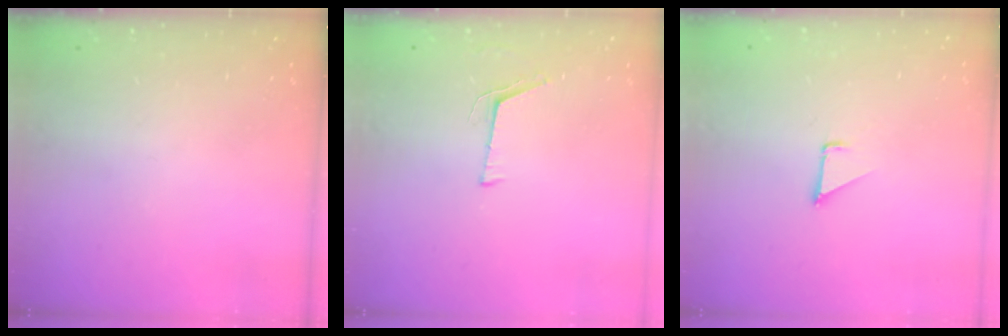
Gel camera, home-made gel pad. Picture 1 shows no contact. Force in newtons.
{"total": 4.2, "press": 3.5, "slide": 2.3}
{"total": 1.1, "press": 1.1, "slide": 0.1}